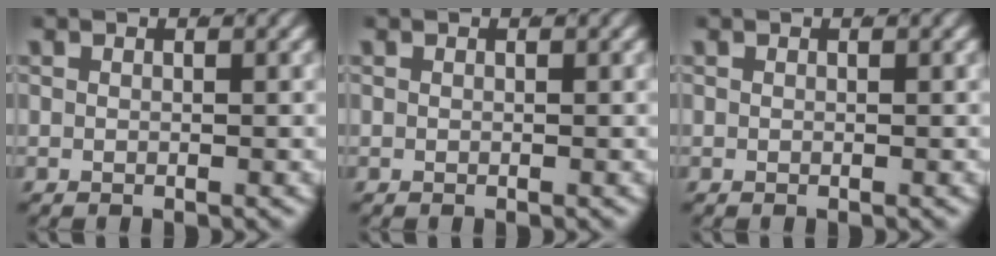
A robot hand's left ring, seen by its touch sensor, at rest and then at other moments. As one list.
[{"total": 0.0}, {"total": 0.0}]